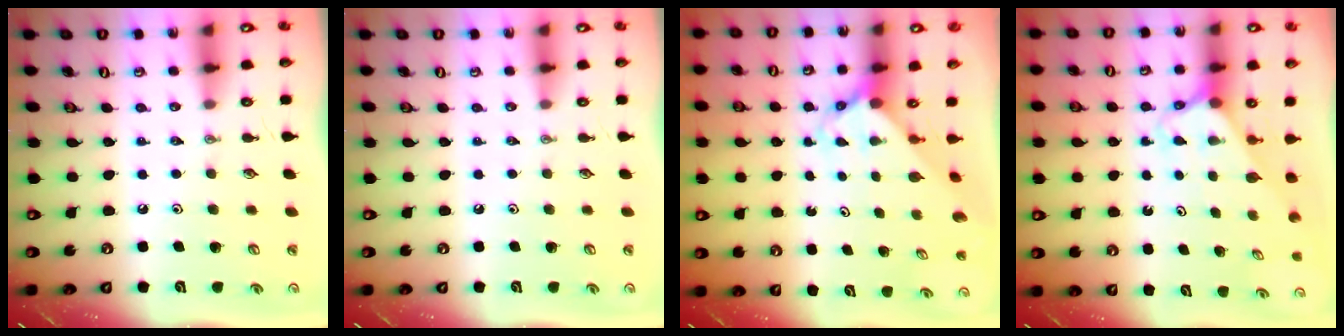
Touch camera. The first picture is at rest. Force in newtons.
{"total": 0.0}
{"total": 3.5, "press": 3.4, "slide": 0.3}
{"total": 2.5, "press": 2.5, "slide": 0.2}